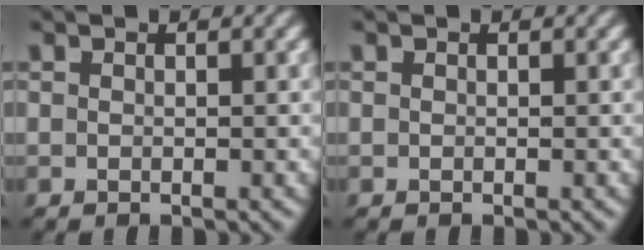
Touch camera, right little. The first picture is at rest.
{"total": 0.0}